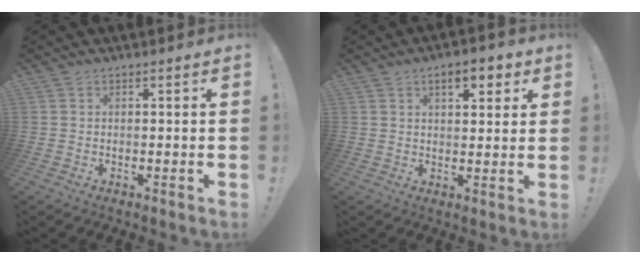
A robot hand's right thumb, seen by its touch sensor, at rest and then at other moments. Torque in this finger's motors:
{"motor_torque": [0.25, 2.07, 0.71, 0.02, 0.01]}